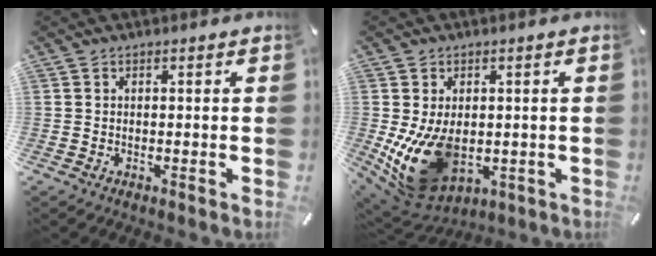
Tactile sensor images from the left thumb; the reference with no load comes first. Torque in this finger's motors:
{"motor_torque": [2.30, 2.46, 1.82, 0.44, 0.37]}